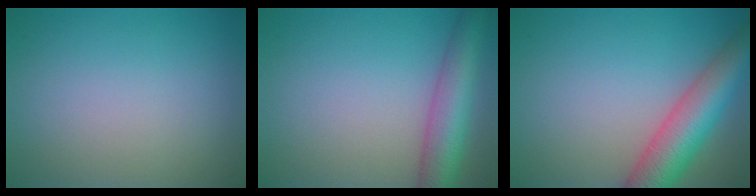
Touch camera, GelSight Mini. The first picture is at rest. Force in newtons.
{"total": 6.0, "press": 6.0, "slide": 0.2}
{"total": 7.4, "press": 7.4, "slide": 0.4}